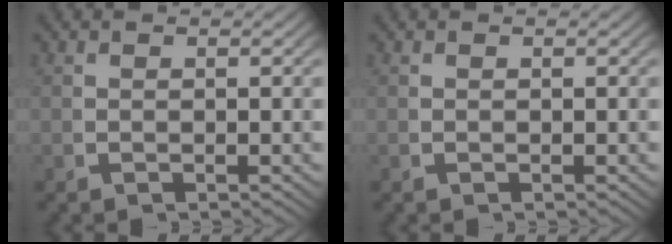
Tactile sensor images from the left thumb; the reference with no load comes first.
{"total": 0.0}